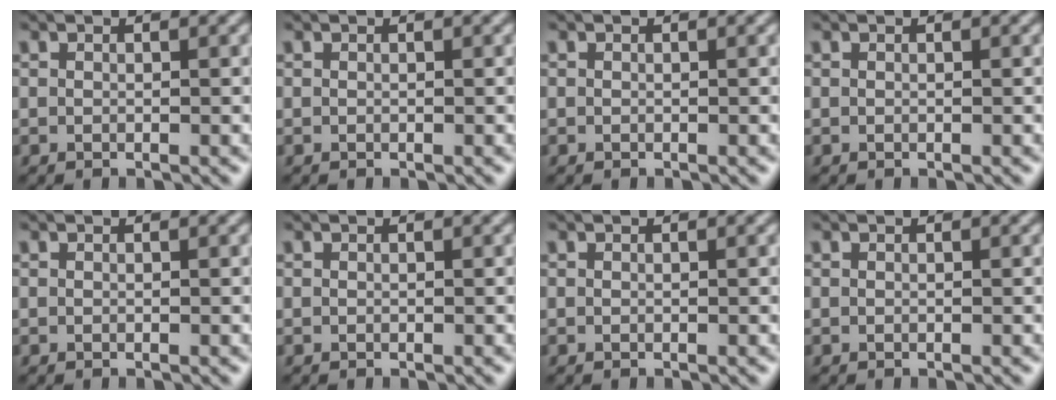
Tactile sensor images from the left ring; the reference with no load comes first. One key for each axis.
{"total": 0.0}
{"total": 0.0}
{"total": 0.0}
{"total": 0.0}
{"total": 0.0}
{"total": 0.0}
{"total": 0.0}